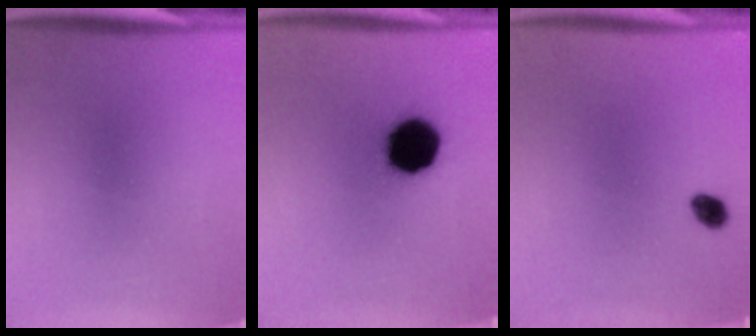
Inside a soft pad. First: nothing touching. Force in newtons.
{"total": 16.2}
{"total": 2.2}